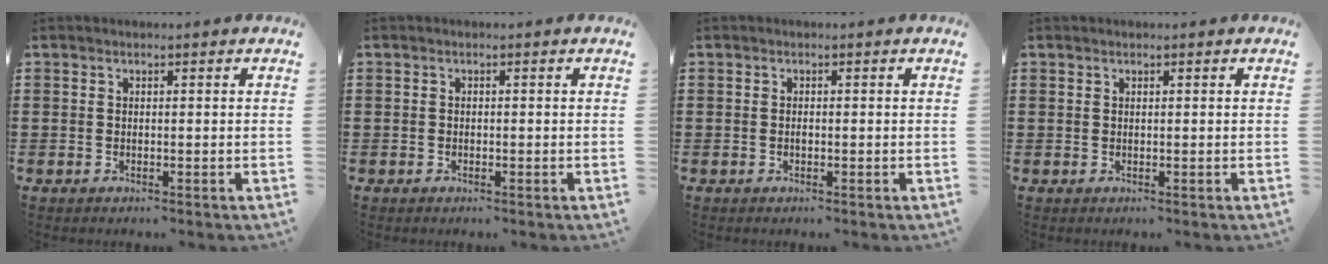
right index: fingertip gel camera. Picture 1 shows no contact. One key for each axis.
{"total": 0.5, "fx": -0.3, "fy": 0.4, "fz": 0.1, "tx": -0.002, "ty": 0.003, "tz": -0.007}
{"total": 0.5, "fx": -0.1, "fy": 0.3, "fz": 0.4, "tx": -0.011, "ty": -0.001, "tz": -0.002}
{"total": 0.0}